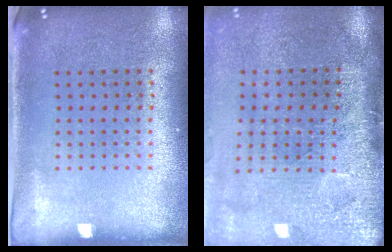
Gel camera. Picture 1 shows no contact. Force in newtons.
{"total": 4.7, "press": 3.7, "slide": 2.9}